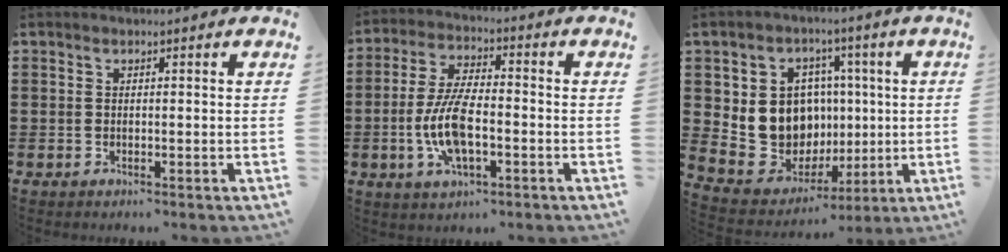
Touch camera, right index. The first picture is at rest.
{"total": 9.4, "force": [-2.3, 3.6, 8.3], "torque": [-0.187, -0.009, -0.046]}
{"total": 11.2, "force": [0.8, 10.2, 4.4], "torque": [-0.111, -0.001, 0.028]}